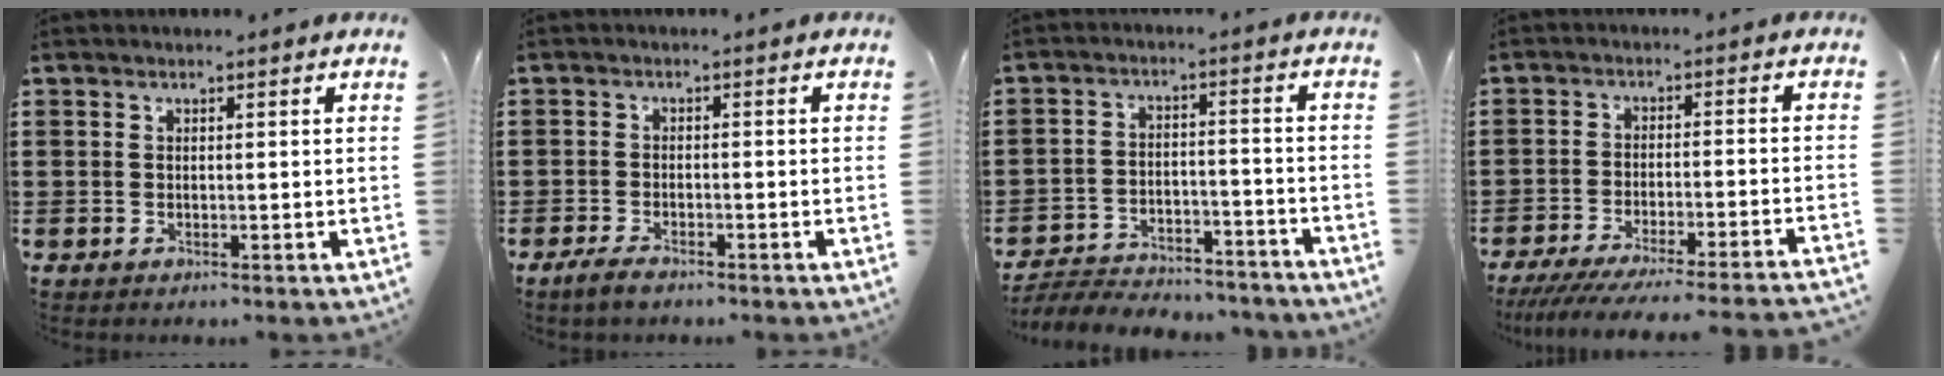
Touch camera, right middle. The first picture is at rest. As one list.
[{"total": 2.0, "force": [-1.5, 0.5, 1.2], "torque": [-0.037, -0.002, -0.035]}, {"total": 5.2, "force": [-5.1, 0.8, 0.8], "torque": [-0.020, 0.008, -0.106]}, {"total": 5.1, "force": [-4.6, -0.3, 2.1], "torque": [-0.040, -0.017, -0.092]}]